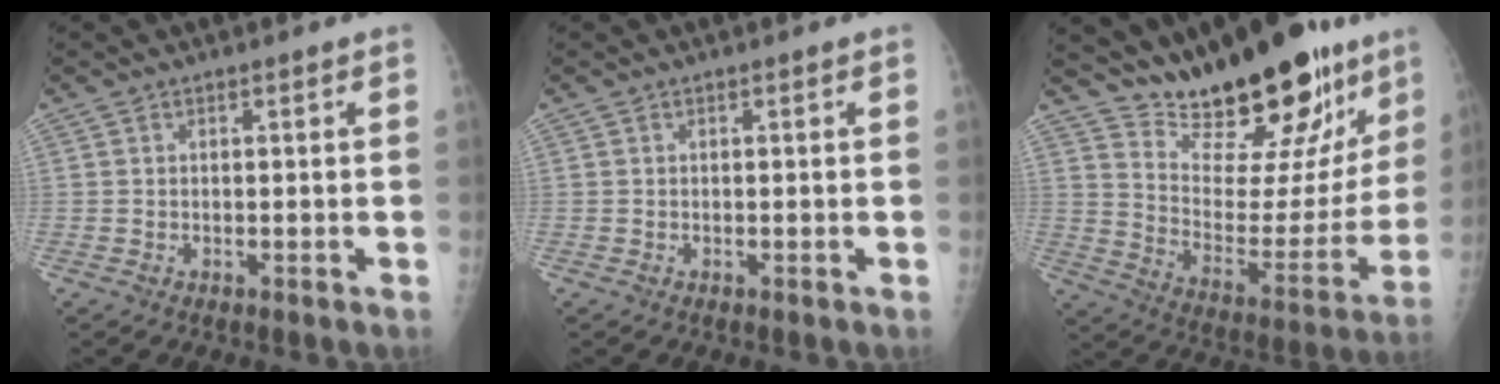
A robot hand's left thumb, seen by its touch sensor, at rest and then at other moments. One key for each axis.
{"total": 0.0}
{"total": 26.4, "fx": 20.2, "fy": 9.2, "fz": 14.3, "tx": -0.178, "ty": -0.113, "tz": 0.305}